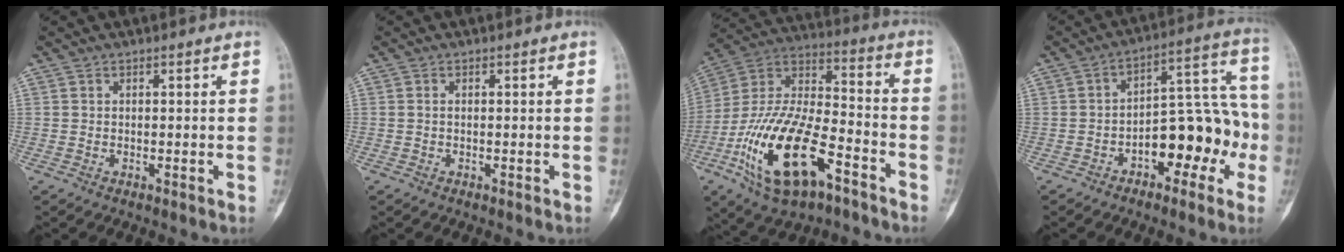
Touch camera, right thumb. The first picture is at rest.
{"total": 0.5, "force": [-0.1, 0.3, 0.4], "torque": [-0.007, 0.001, -0.004]}
{"total": 23.7, "force": [-10.8, 10.5, 18.2], "torque": [-0.368, 0.055, -0.190]}
{"total": 13.9, "force": [-4.6, 7.6, 10.7], "torque": [-0.112, 0.068, -0.068]}